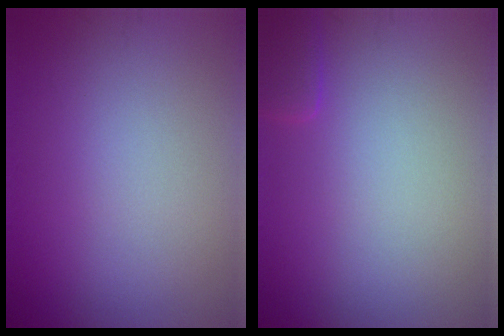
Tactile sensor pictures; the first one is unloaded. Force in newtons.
{"total": 1.4, "press": 1.4, "slide": 0.1}